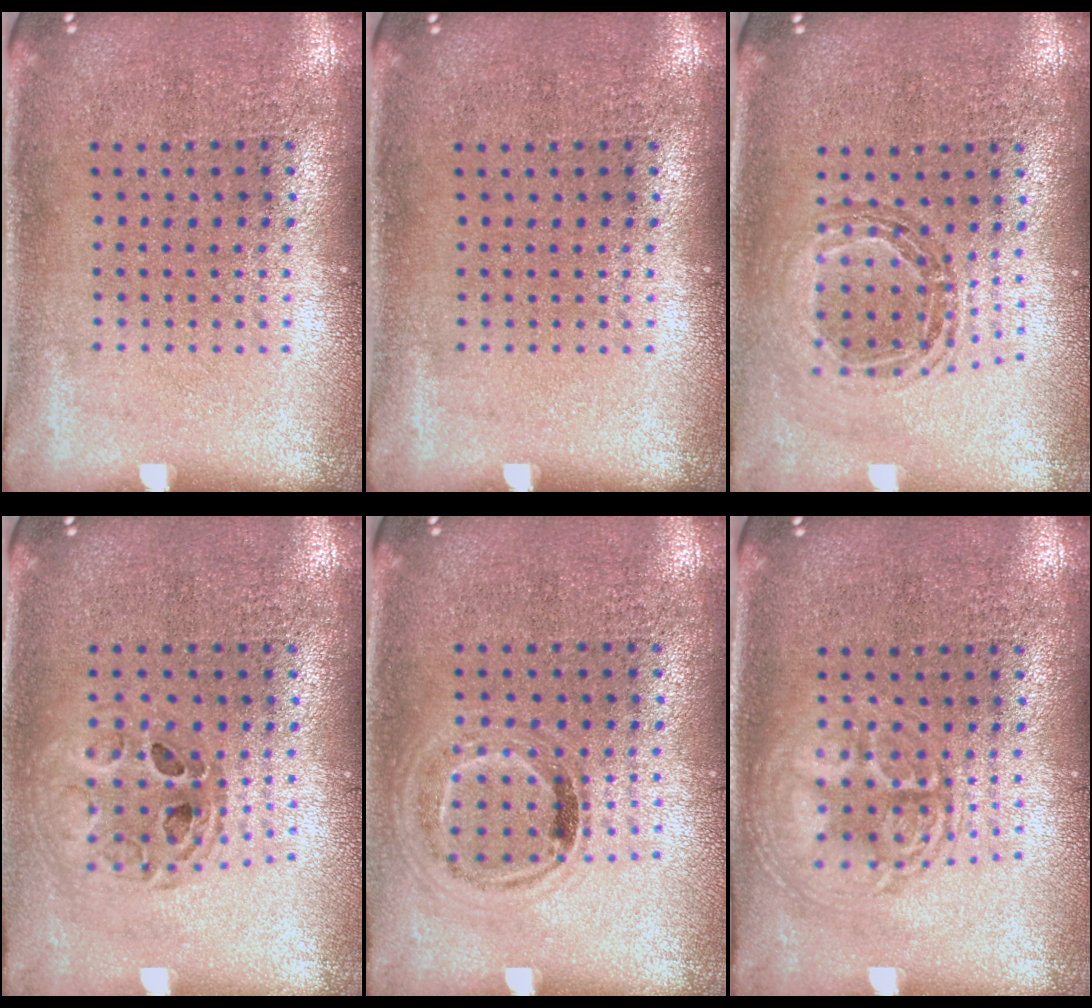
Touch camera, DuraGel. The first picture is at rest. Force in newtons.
{"total": 0.0}
{"total": 0.8, "press": 0.8, "slide": 0.1}
{"total": 0.8, "press": 0.8, "slide": 0.0}
{"total": 0.9, "press": 0.8, "slide": 0.4}
{"total": 3.0, "press": 3.0, "slide": 0.5}